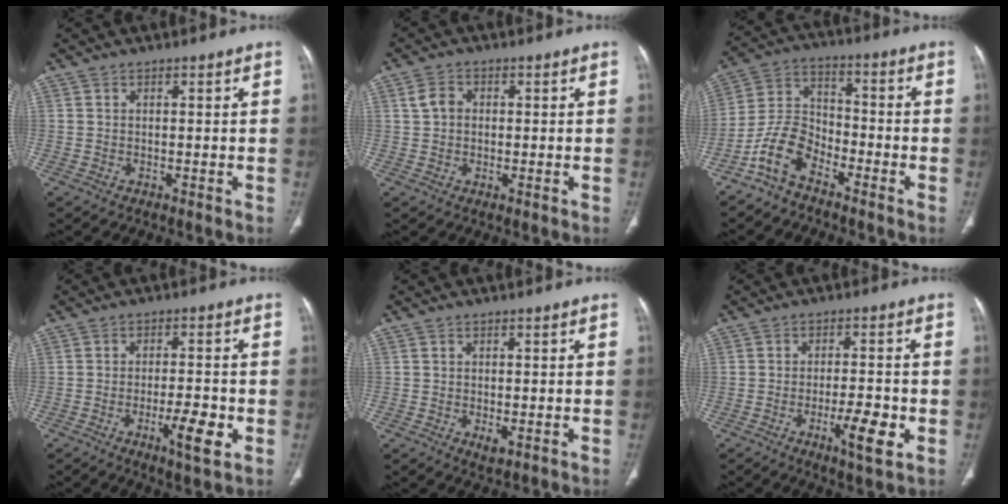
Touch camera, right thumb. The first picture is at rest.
{"total": 3.4, "force": [0.6, 2.7, 2.0], "torque": [-0.031, 0.009, 0.007]}
{"total": 8.9, "force": [-6.1, 4.7, 4.5], "torque": [-0.083, 0.055, -0.132]}
{"total": 6.9, "force": [-2.6, 1.5, 6.3], "torque": [-0.100, 0.004, -0.039]}
{"total": 2.1, "force": [-0.7, 1.2, 1.6], "torque": [-0.019, -0.001, -0.009]}
{"total": 7.4, "force": [-2.8, 1.7, 6.7], "torque": [-0.107, 0.005, -0.042]}